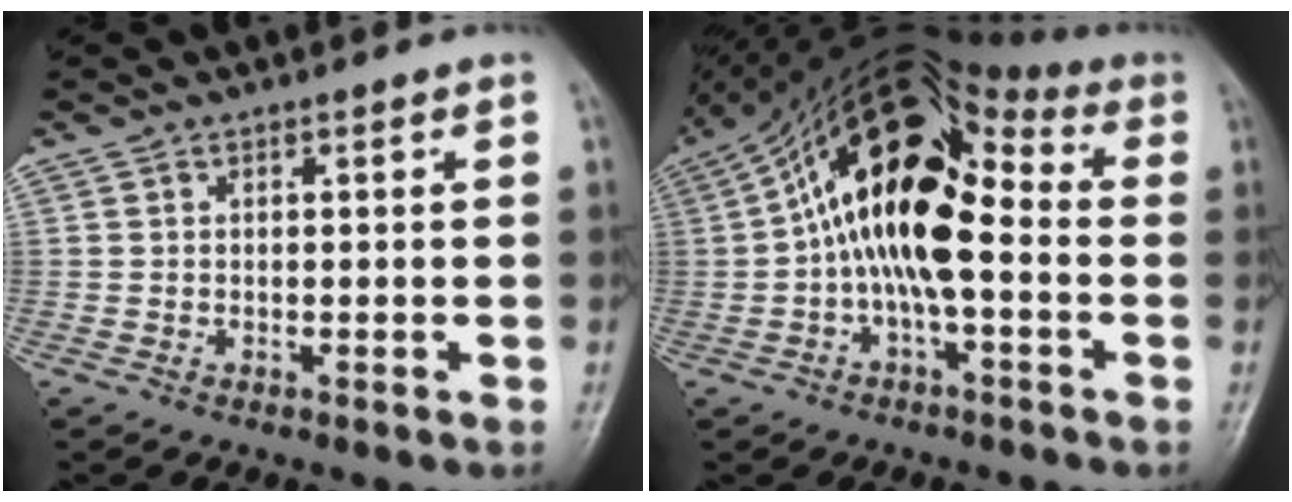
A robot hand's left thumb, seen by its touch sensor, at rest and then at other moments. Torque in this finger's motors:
{"motor_torque": [0.21, 2.05, 2.77, 0.00, 0.45]}